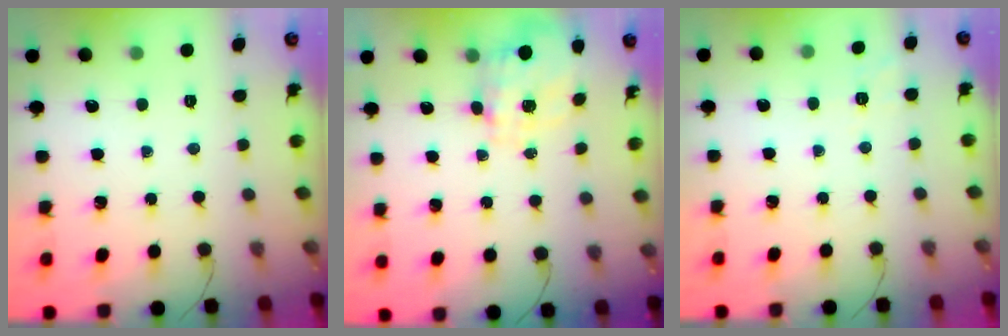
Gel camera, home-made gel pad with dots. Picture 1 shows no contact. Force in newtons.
{"total": 3.6, "press": 3.4, "slide": 1.0}
{"total": 2.3, "press": 1.5, "slide": 1.8}